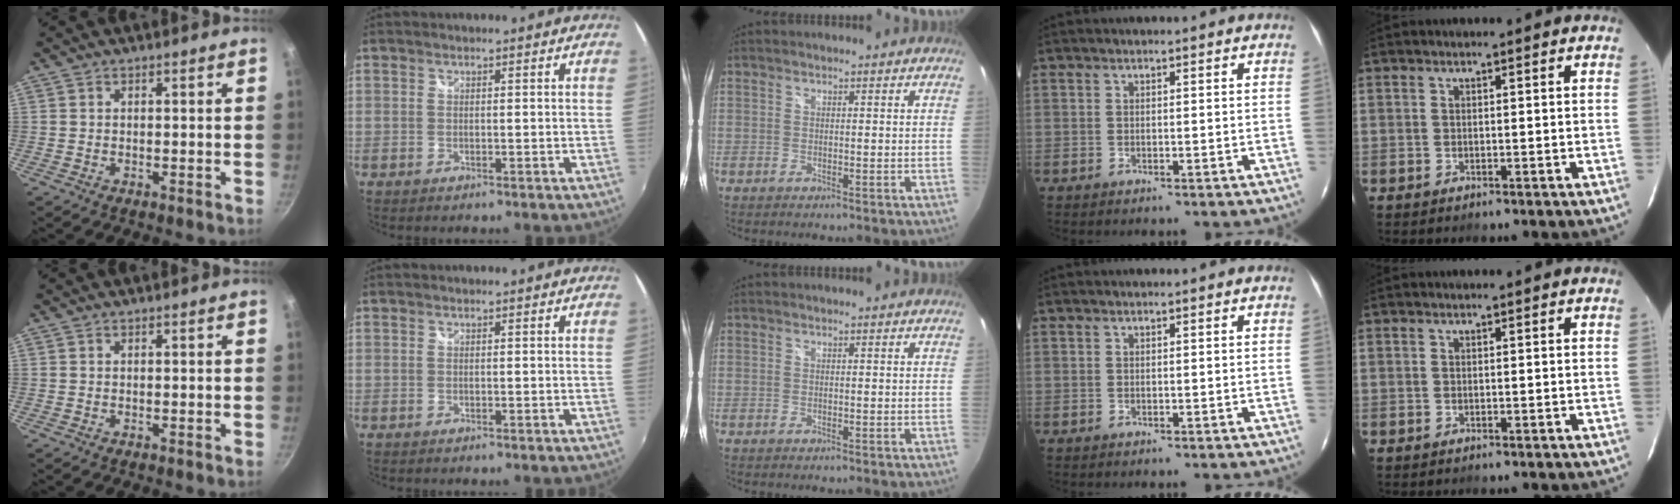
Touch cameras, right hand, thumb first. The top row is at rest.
{}